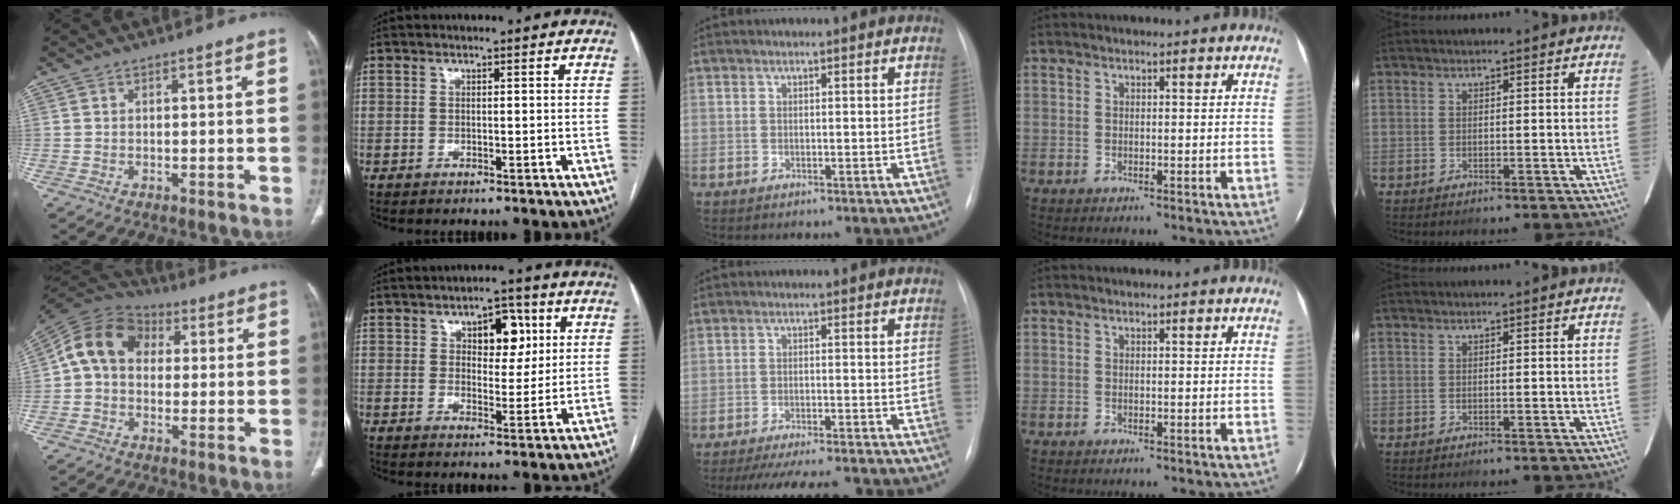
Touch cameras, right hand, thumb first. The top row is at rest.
{"thumb": {"total": 12.0, "force": [1.5, 9.5, 7.2], "torque": [-0.118, 0.032, 0.012]}, "index": {"total": 6.9, "force": [2.7, 3.6, 5.2], "torque": [-0.067, 0.011, 0.042]}, "middle": {"total": 13.9, "force": [-12.6, 1.7, 5.5], "torque": [-0.090, -0.017, -0.170]}}